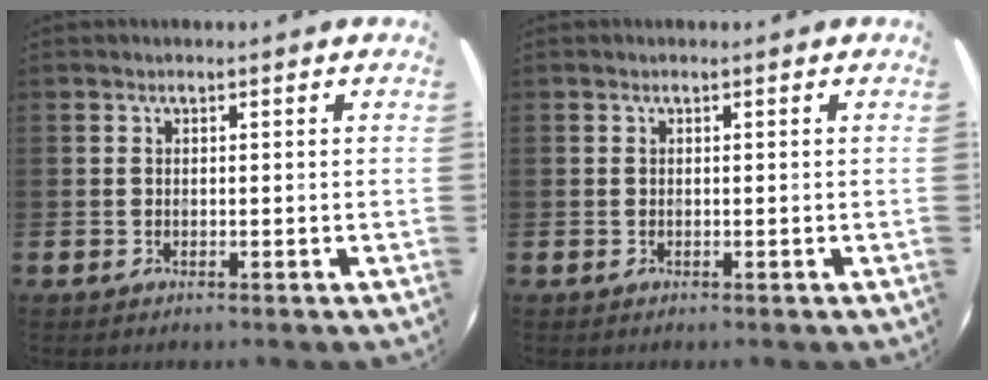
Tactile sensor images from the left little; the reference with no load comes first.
{"total": 0.0}